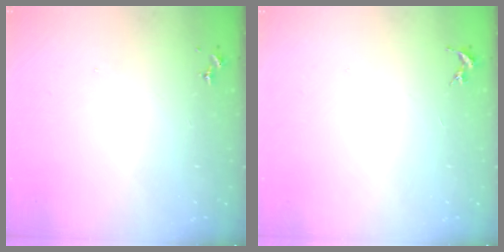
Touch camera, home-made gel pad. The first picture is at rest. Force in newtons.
{"total": 0.0}